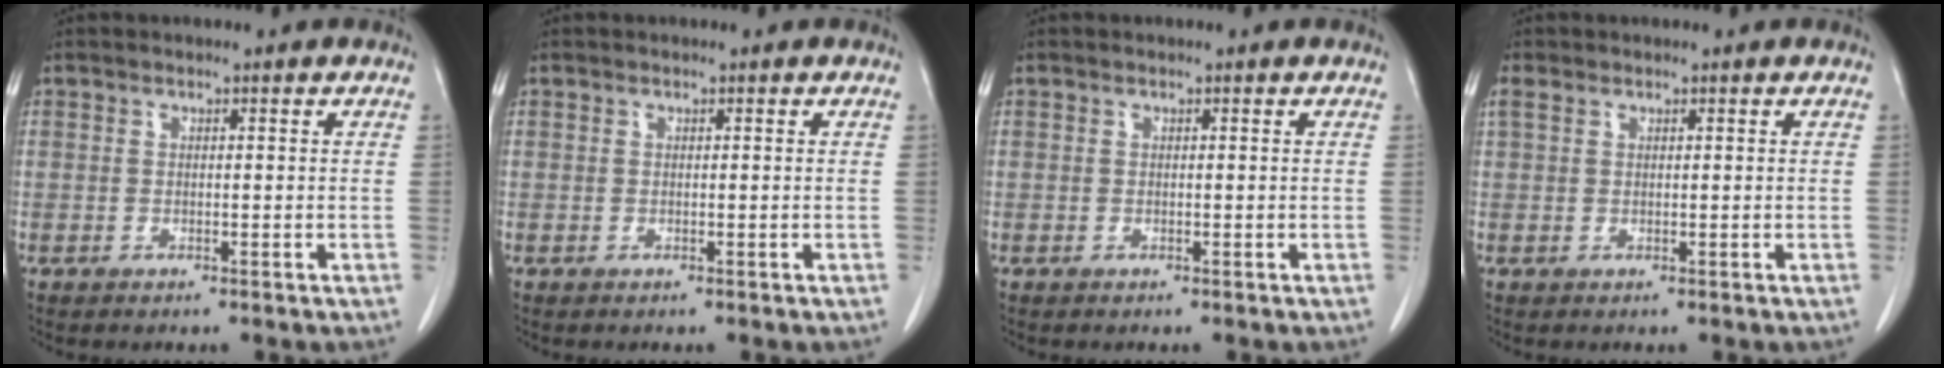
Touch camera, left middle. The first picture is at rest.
{"total": 0.0}
{"total": 0.0}
{"total": 1.3, "force": [0.9, 0.7, 0.6], "torque": [-0.022, 0.016, 0.021]}